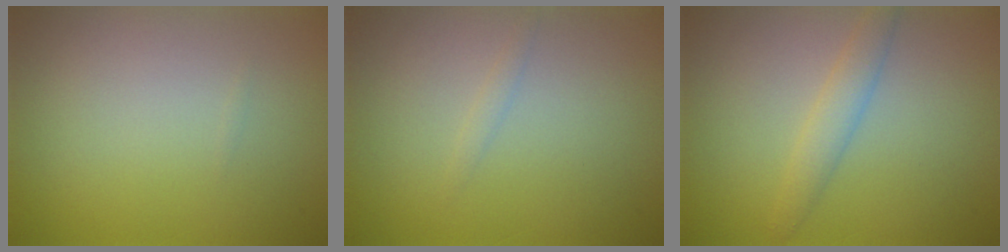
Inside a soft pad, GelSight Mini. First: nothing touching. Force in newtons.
{"total": 0.7, "press": 0.7, "slide": 0.0}
{"total": 2.3, "press": 2.3, "slide": 0.2}